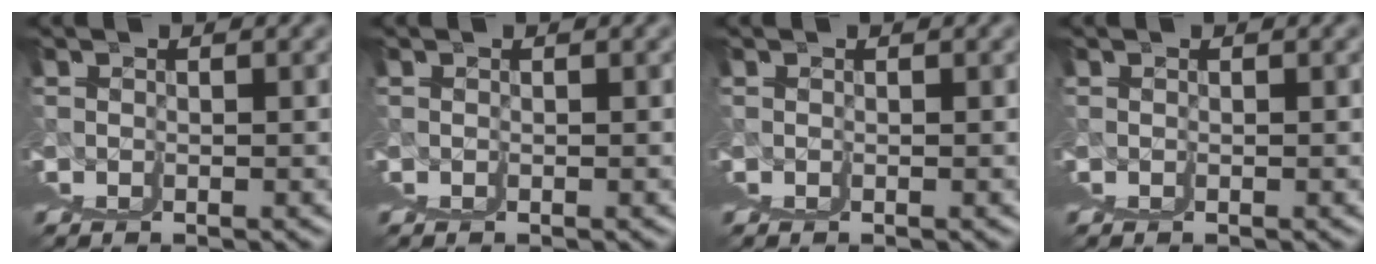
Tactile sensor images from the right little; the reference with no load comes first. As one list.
[{"total": 0.0}, {"total": 0.0}, {"total": 0.0}]